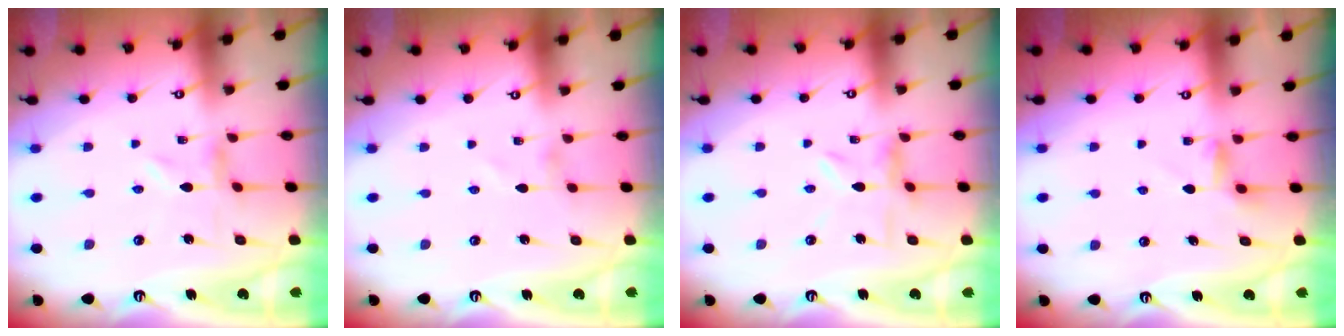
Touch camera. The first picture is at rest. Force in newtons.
{"total": 0.6, "press": 0.6, "slide": 0.1}
{"total": 4.3, "press": 4.3, "slide": 0.5}
{"total": 4.6, "press": 4.6, "slide": 0.4}